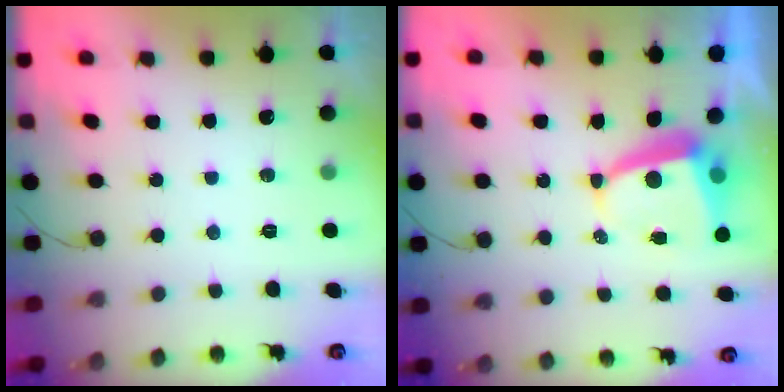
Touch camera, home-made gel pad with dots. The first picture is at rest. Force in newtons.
{"total": 5.9, "press": 5.9, "slide": 0.8}